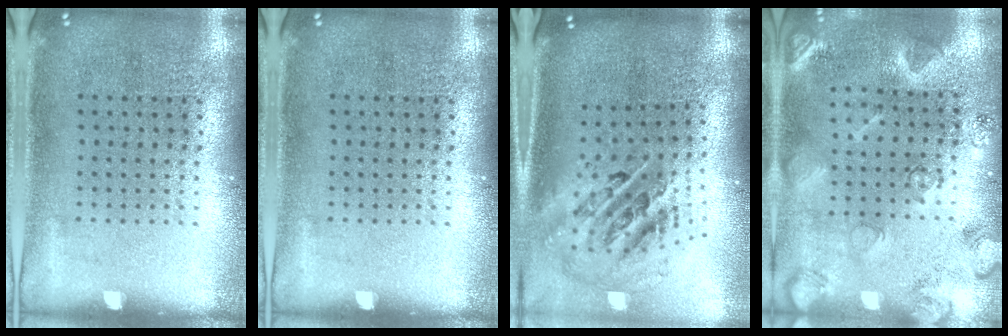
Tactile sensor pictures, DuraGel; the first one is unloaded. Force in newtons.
{"total": 0.0}
{"total": 1.9, "press": 1.4, "slide": 1.3}
{"total": 2.2, "press": 2.2, "slide": 0.4}